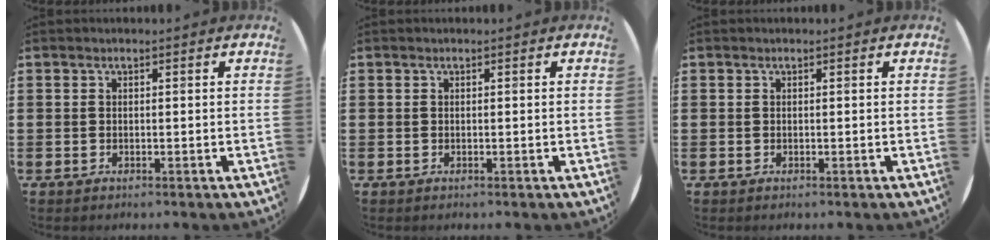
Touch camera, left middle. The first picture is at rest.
{"total": 0.0}
{"total": 0.0}